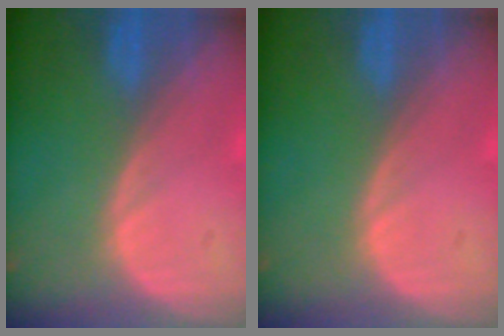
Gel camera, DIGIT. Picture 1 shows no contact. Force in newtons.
{"total": 0.0}